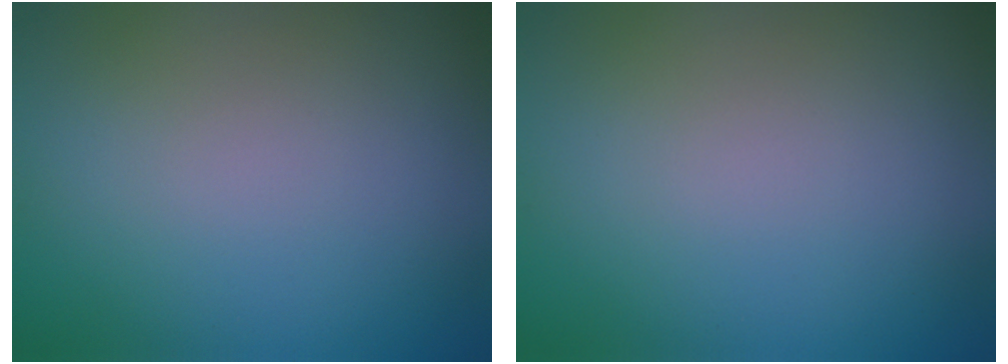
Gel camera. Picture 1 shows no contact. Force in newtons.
{"total": 0.0}